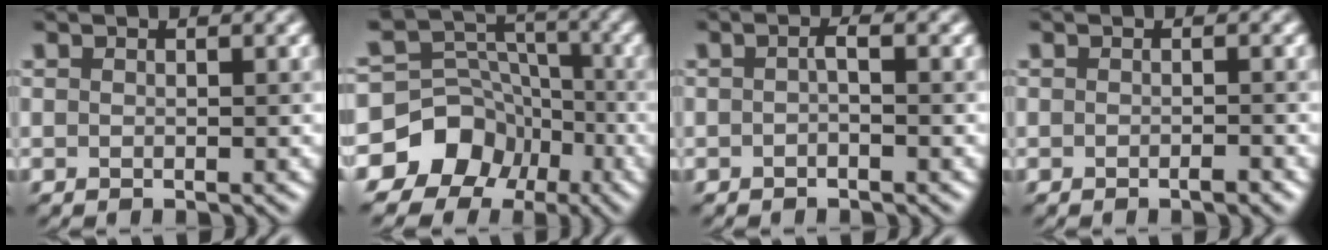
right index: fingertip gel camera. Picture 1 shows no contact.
{"total": 8.5, "force": [-4.9, 6.8, 1.5], "torque": [-0.024, 0.030, -0.082]}
{"total": 0.8, "force": [-0.3, -0.1, 0.7], "torque": [-0.016, 0.011, 0.002]}
{"total": 1.0, "force": [-0.7, 0.1, 0.7], "torque": [0.000, 0.012, -0.011]}